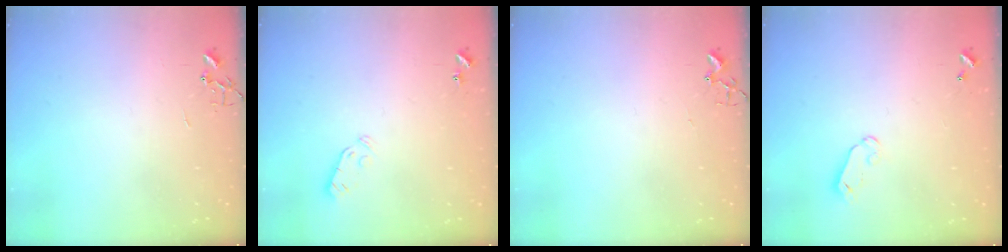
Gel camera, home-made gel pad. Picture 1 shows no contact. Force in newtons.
{"total": 3.0, "press": 2.9, "slide": 0.9}
{"total": 1.8, "press": 1.8, "slide": 0.2}
{"total": 4.0, "press": 4.0, "slide": 0.4}